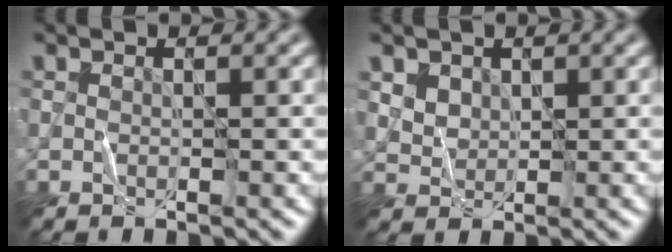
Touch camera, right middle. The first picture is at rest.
{"total": 2.9, "force": [1.7, 2.1, 1.2], "torque": [-0.037, -0.001, 0.046]}